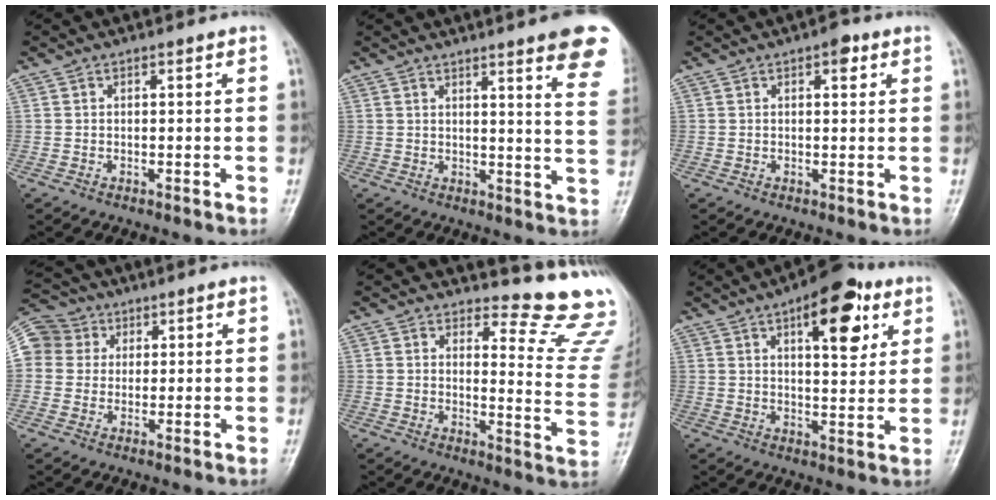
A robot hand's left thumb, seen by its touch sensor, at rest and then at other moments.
{"total": 13.0, "force": [8.4, 1.4, 9.9], "torque": [-0.096, -0.040, 0.084]}
{"total": 2.9, "force": [1.3, 1.5, 2.1], "torque": [-0.015, 0.001, 0.013]}
{"total": 10.4, "force": [2.4, 9.6, 3.1], "torque": [-0.047, 0.024, 0.038]}
{"total": 13.8, "force": [13.2, 2.8, 3.1], "torque": [0.000, -0.161, 0.130]}
{"total": 13.6, "force": [6.2, 5.9, 10.5], "torque": [-0.110, -0.017, 0.082]}